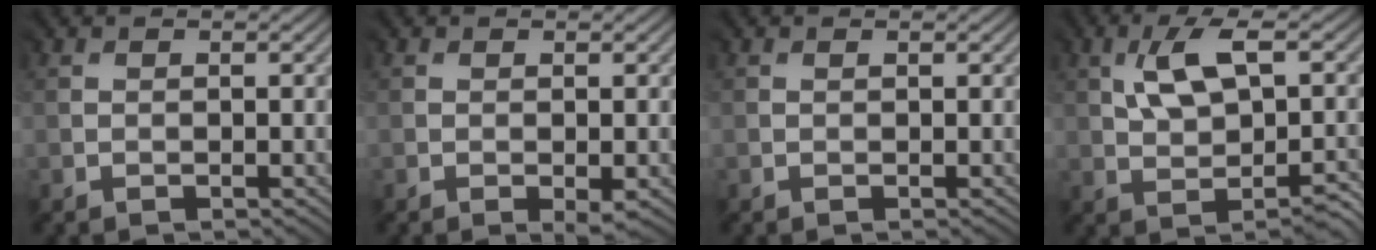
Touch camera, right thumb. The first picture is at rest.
{"total": 2.3, "force": [-1.0, 0.8, 1.9], "torque": [-0.031, -0.009, -0.013]}
{"total": 0.0}
{"total": 5.2, "force": [1.6, 2.3, 4.4], "torque": [-0.075, 0.016, 0.027]}